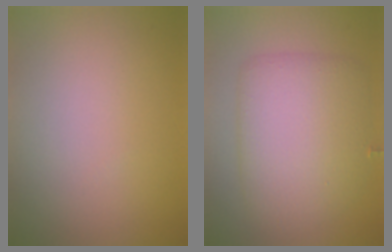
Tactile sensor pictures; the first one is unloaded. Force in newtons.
{"total": 6.2, "press": 6.2, "slide": 0.1}